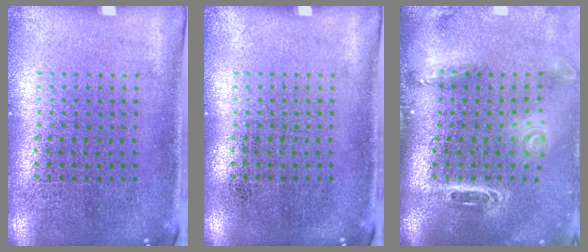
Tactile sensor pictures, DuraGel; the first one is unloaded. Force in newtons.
{"total": 0.0}
{"total": 3.1, "press": 2.1, "slide": 2.3}